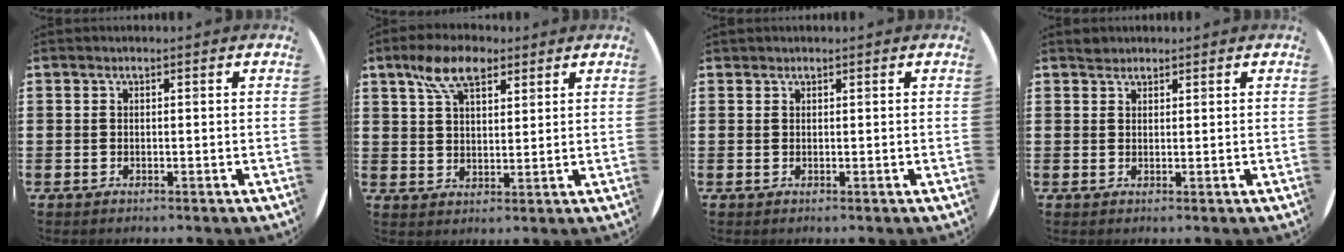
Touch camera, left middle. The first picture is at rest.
{"total": 7.3, "force": [4.8, 3.6, 4.1], "torque": [-0.079, 0.000, 0.085]}
{"total": 0.0}
{"total": 1.1, "force": [1.1, 0.3, -0.1], "torque": [-0.001, 0.001, 0.022]}